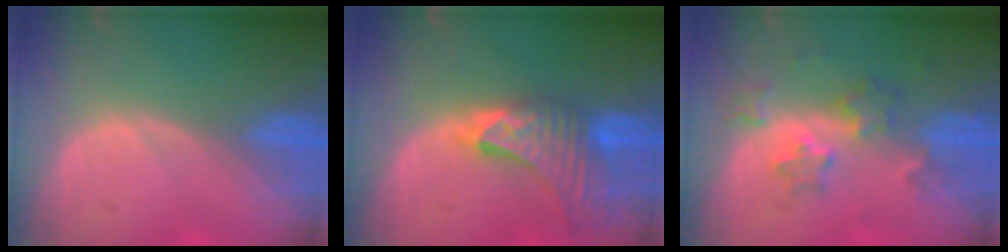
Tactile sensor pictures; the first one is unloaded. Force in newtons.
{"total": 8.9, "press": 8.3, "slide": 3.4}
{"total": 6.1, "press": 5.5, "slide": 2.7}